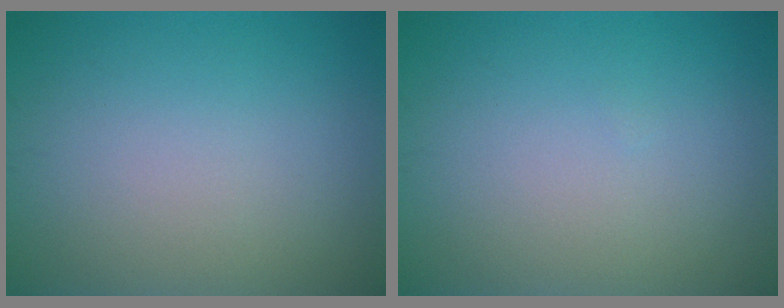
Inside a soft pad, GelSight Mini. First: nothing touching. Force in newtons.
{"total": 0.0}